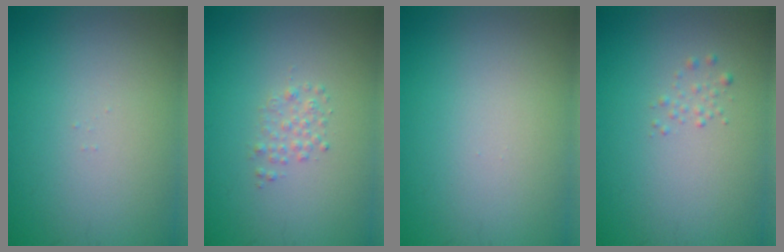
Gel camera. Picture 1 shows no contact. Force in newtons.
{"total": 1.2, "press": 1.2, "slide": 0.0}
{"total": 0.0}
{"total": 0.8, "press": 0.8, "slide": 0.0}